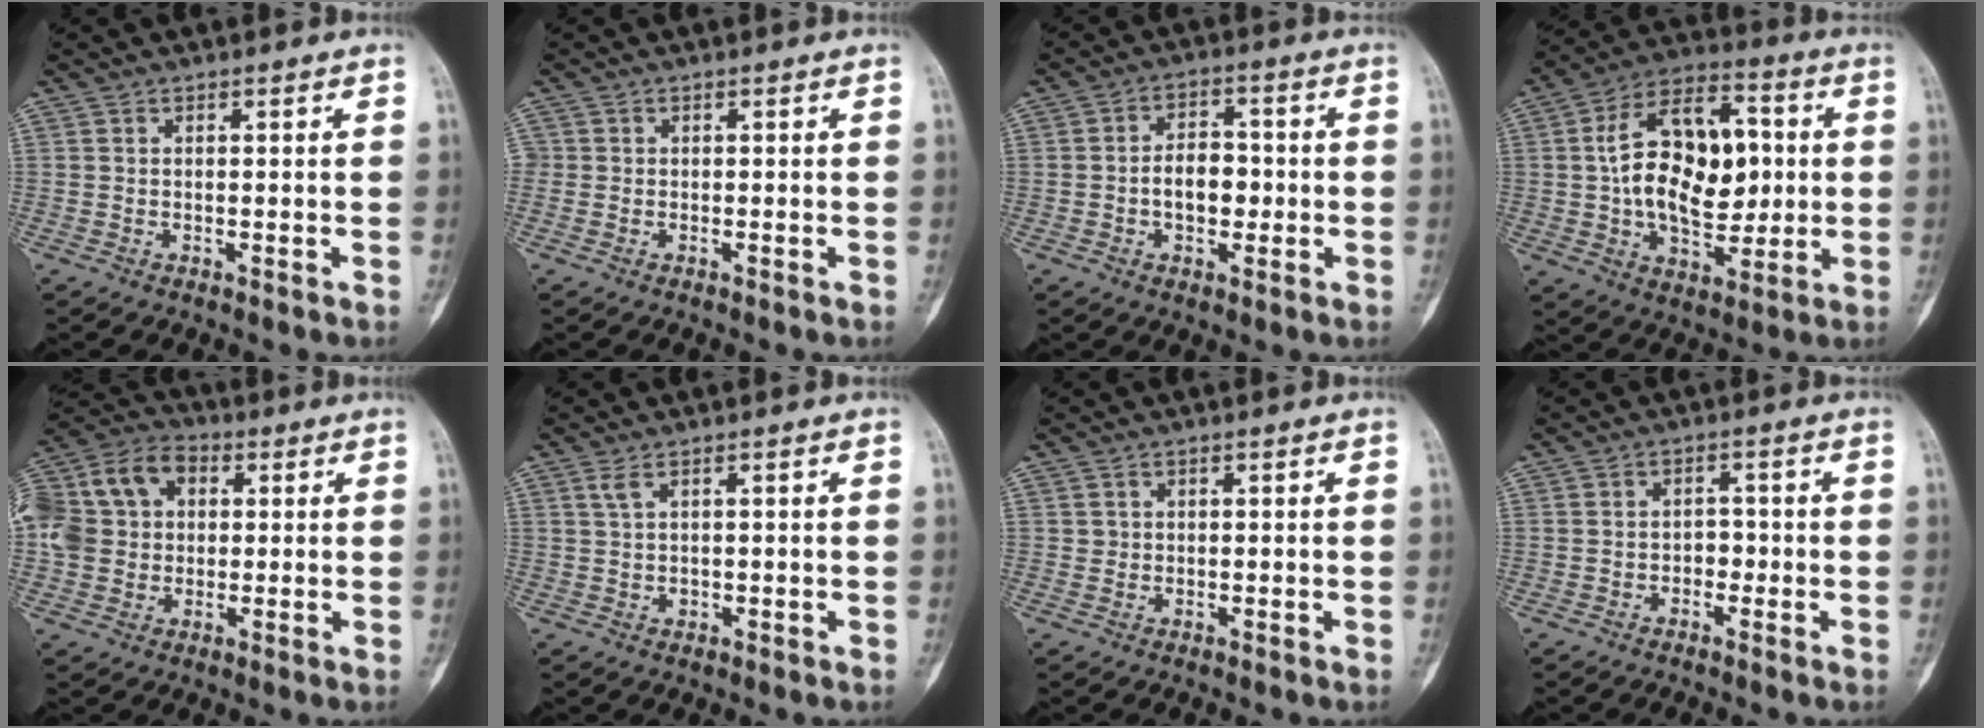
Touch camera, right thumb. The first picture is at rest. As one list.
[{"total": 1.0, "force": [0.0, 0.9, 0.2], "torque": [0.006, 0.004, -0.003]}, {"total": 7.2, "force": [-0.9, 4.6, 5.4], "torque": [-0.067, 0.016, -0.019]}, {"total": 20.6, "force": [1.6, 12.5, 16.3], "torque": [-0.234, 0.017, 0.028]}, {"total": 17.1, "force": [2.5, 13.6, 10.2], "torque": [-0.205, 0.038, 0.041]}, {"total": 1.8, "force": [0.7, 0.9, 1.4], "torque": [-0.031, -0.001, 0.018]}, {"total": 0.9, "force": [0.1, 0.8, 0.1], "torque": [0.006, 0.003, 0.003]}, {"total": 2.5, "force": [-0.8, 1.9, 1.5], "torque": [-0.004, 0.010, -0.017]}]